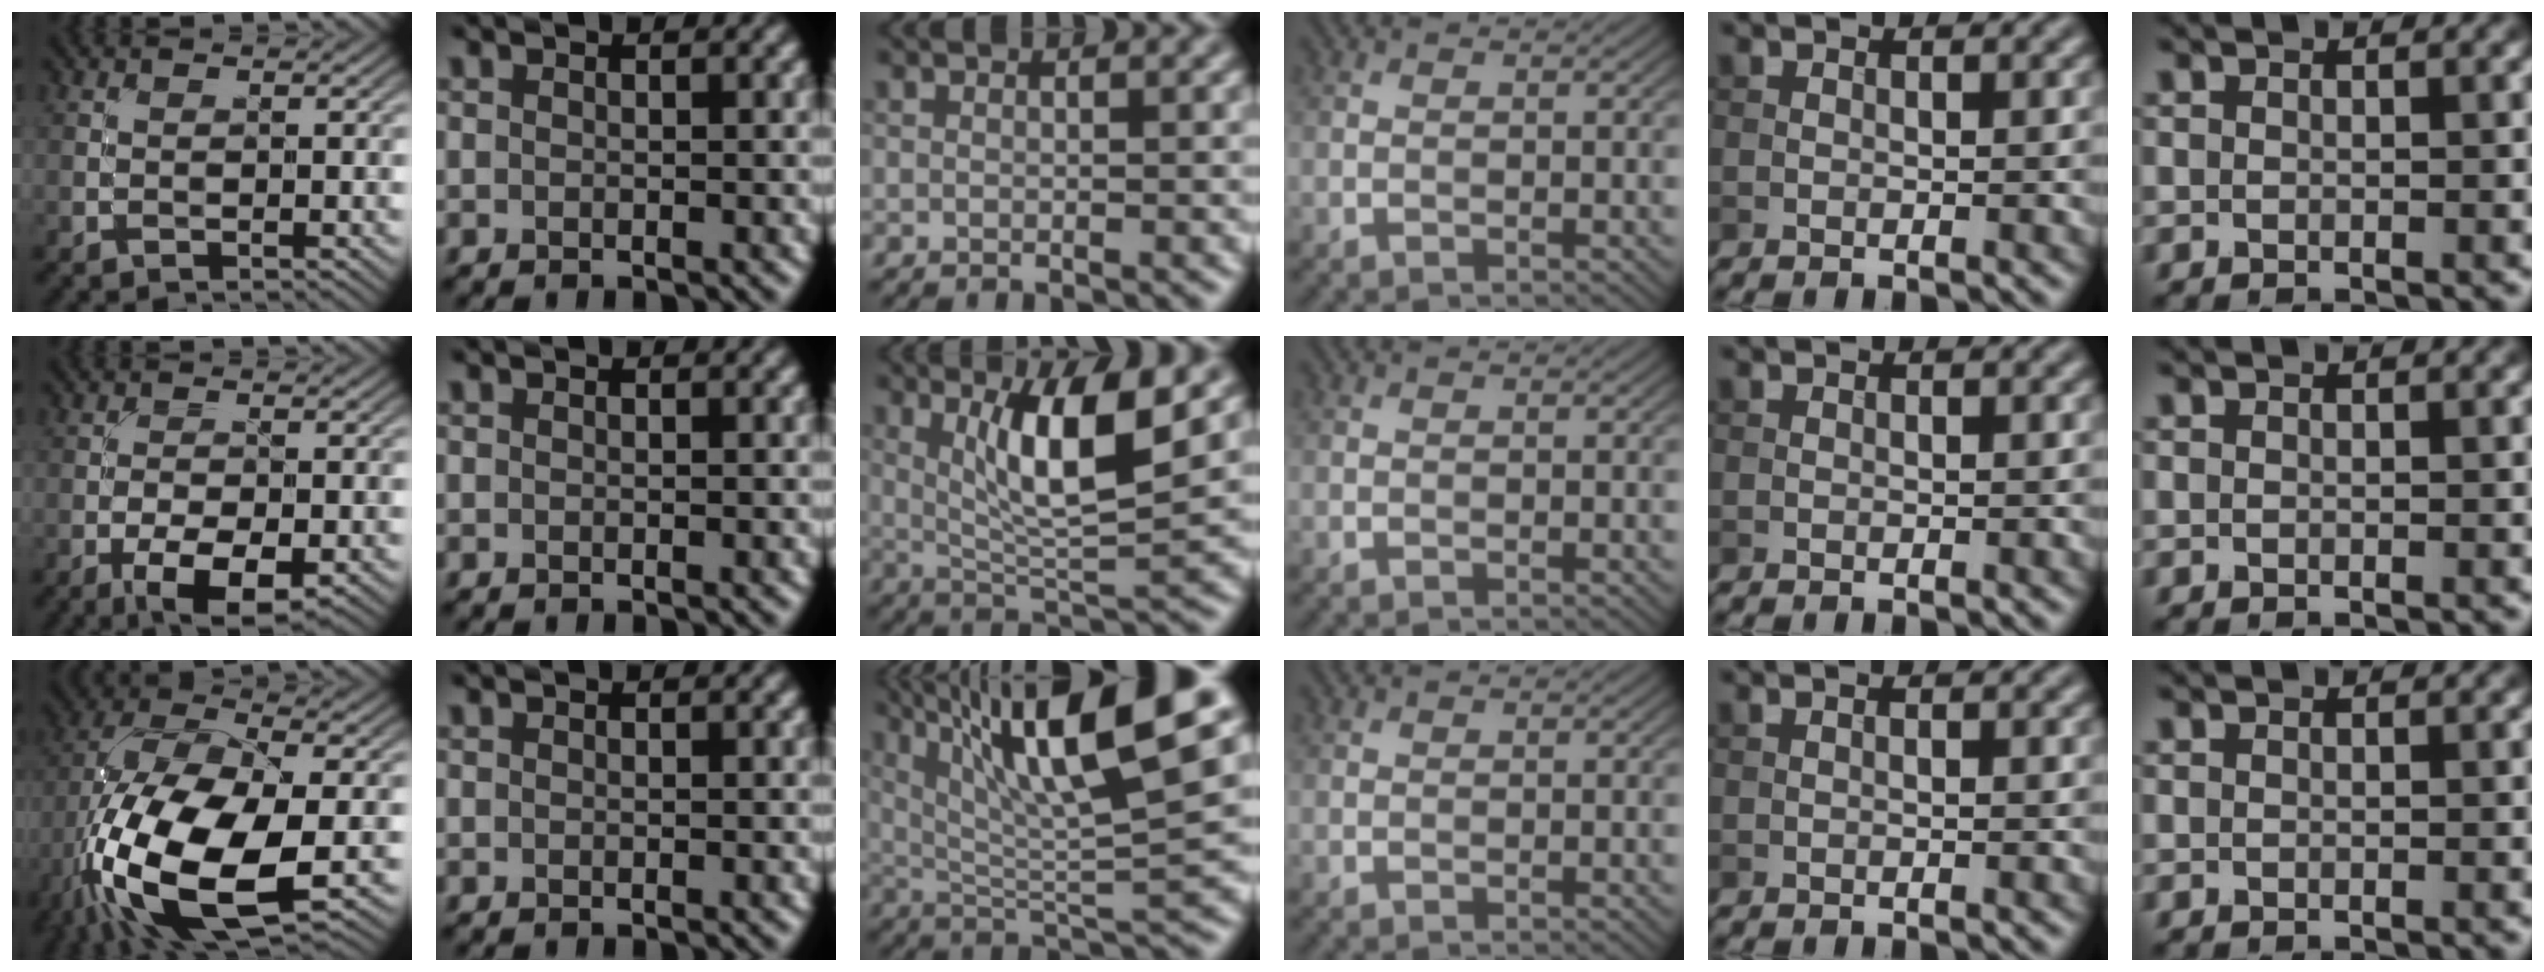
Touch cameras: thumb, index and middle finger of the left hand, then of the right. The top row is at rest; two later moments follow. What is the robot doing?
{"motion": "unscrew", "object": "medicine bottle"}